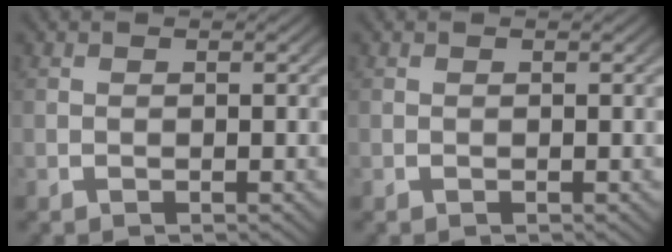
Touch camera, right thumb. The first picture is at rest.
{"total": 0.0}